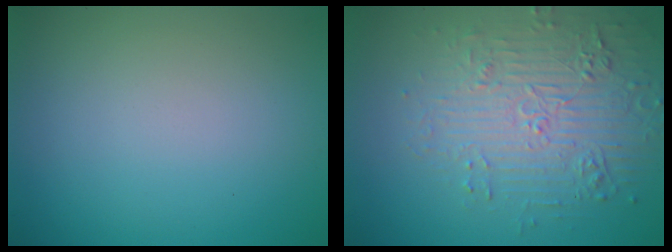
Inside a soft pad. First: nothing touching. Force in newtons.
{"total": 4.8, "press": 4.2, "slide": 2.2}